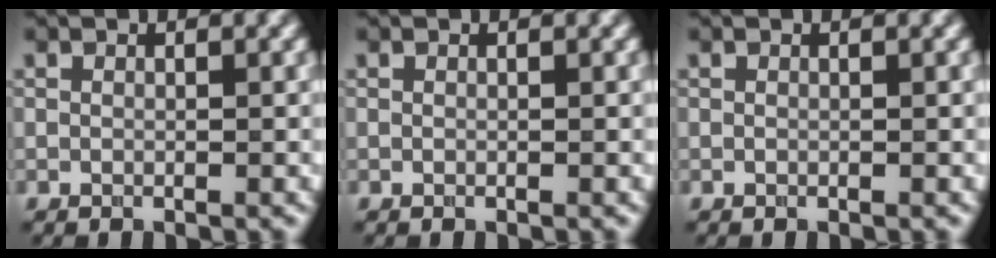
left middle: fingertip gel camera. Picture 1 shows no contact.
{"total": 0.0}
{"total": 0.0}